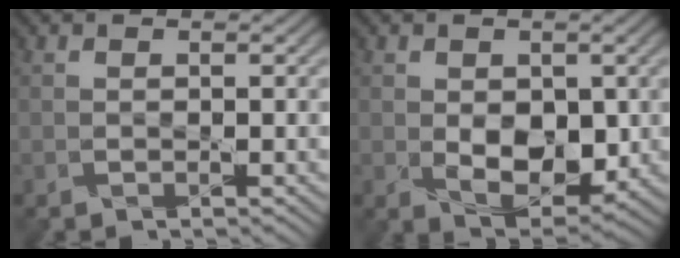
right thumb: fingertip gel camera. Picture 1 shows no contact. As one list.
[{"total": 5.9, "force": [0.0, 3.9, 4.4], "torque": [-0.082, -0.016, 0.006]}]